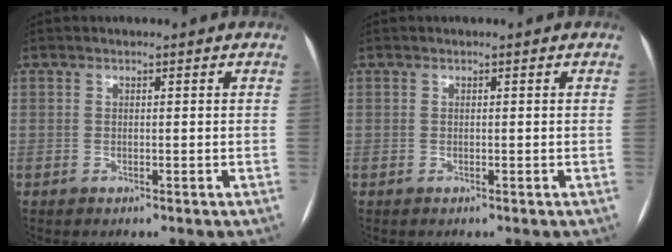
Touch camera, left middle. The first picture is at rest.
{"total": 0.0}